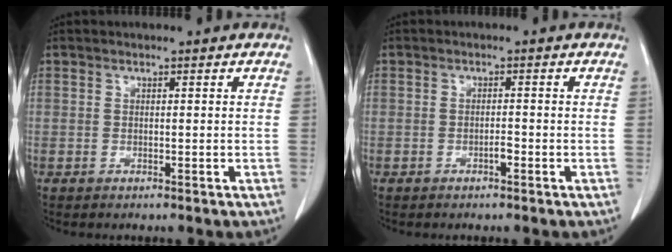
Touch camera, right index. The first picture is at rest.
{"total": 1.1, "force": [-0.6, 0.2, 0.8], "torque": [-0.014, 0.002, -0.011]}